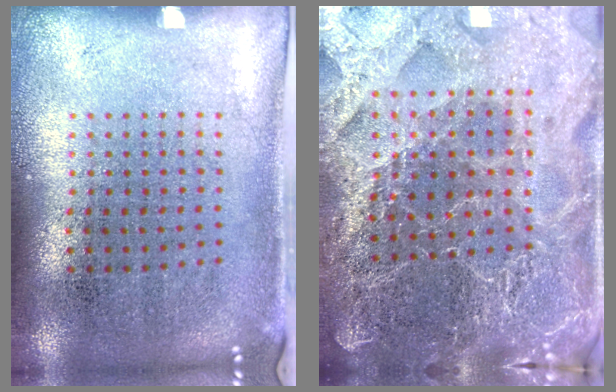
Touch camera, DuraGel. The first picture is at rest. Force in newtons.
{"total": 4.7, "press": 4.4, "slide": 1.6}